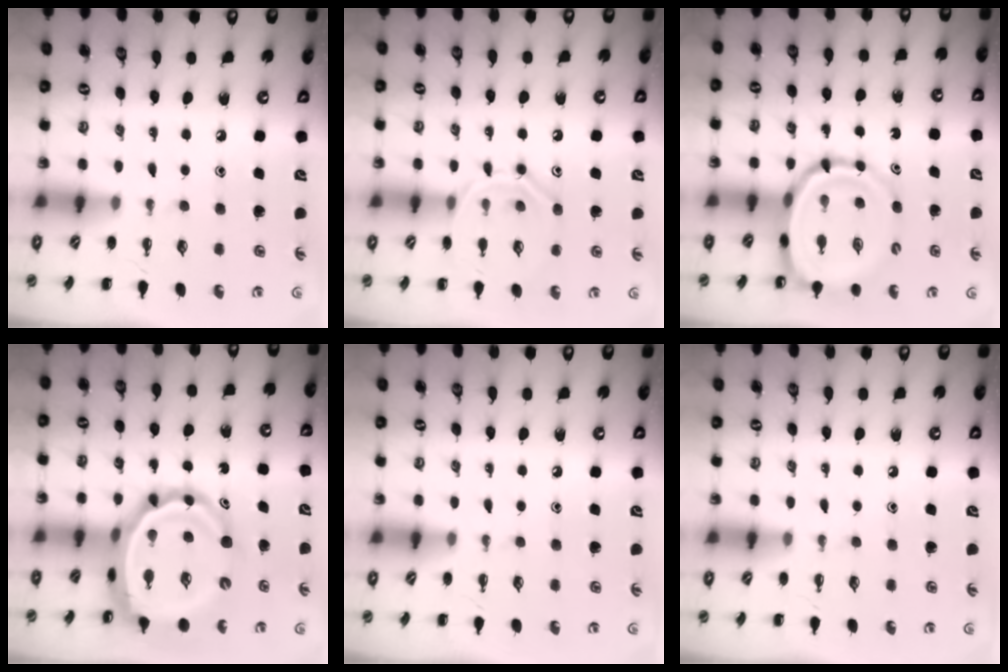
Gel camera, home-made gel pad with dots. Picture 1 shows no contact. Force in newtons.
{"total": 11.9, "press": 11.9, "slide": 0.6}
{"total": 11.8, "press": 11.4, "slide": 3.0}
{"total": 16.2, "press": 15.5, "slide": 4.5}
{"total": 0.0}
{"total": 0.0}